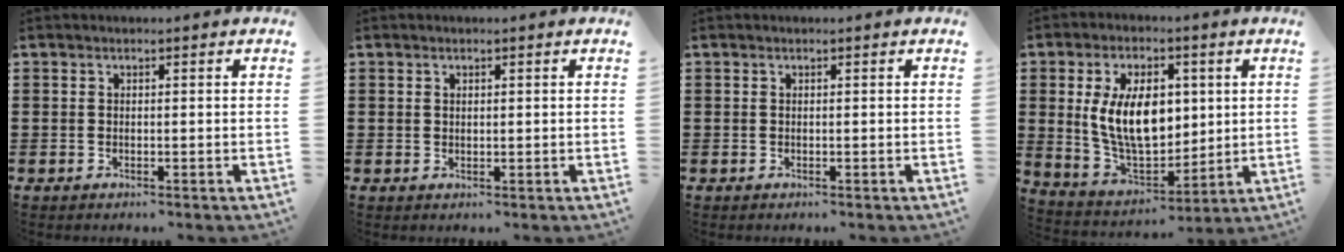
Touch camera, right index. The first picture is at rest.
{"total": 0.6, "force": [0.4, 0.4, 0.3], "torque": [-0.006, 0.003, 0.008]}
{"total": 0.0}
{"total": 11.9, "force": [2.0, 7.2, 9.2], "torque": [-0.194, 0.006, 0.034]}